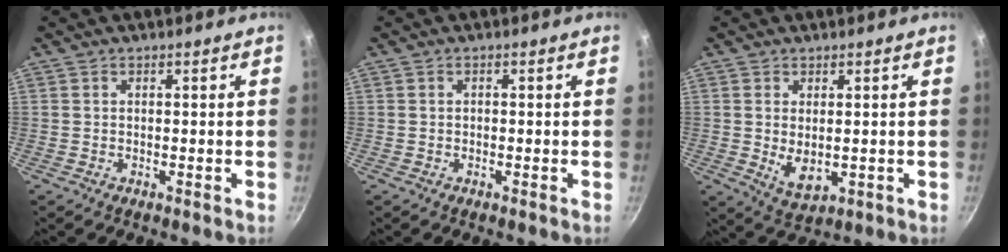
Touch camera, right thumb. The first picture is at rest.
{"total": 0.5, "force": [0.0, 0.5, 0.3], "torque": [-0.004, 0.005, -0.001]}
{"total": 5.6, "force": [-0.1, 3.1, 4.6], "torque": [-0.077, -0.017, 0.011]}